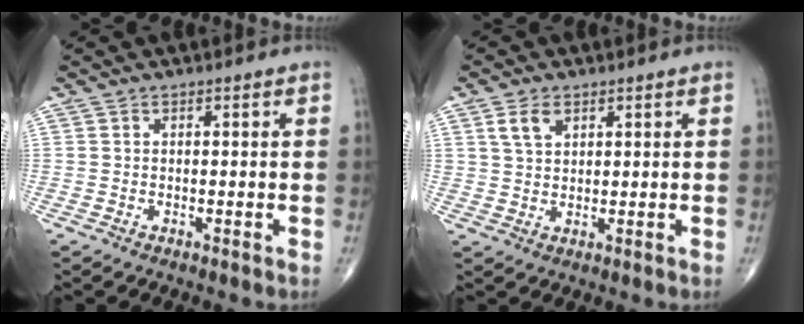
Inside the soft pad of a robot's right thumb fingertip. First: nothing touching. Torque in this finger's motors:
{"motor_torque": [0.84, 0.70, 0.47, 0.27, 0.01]}